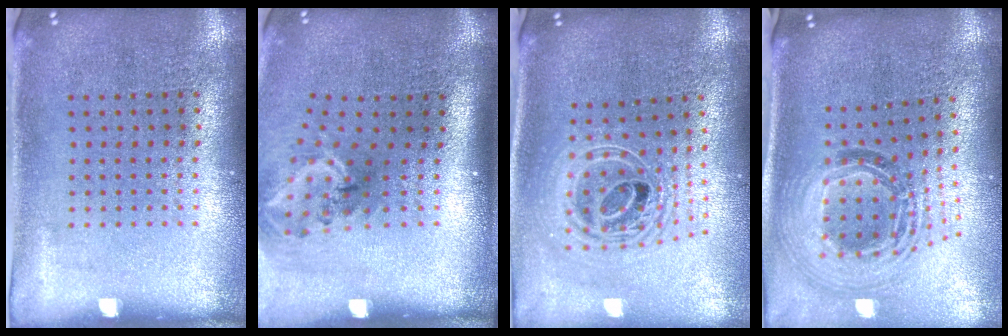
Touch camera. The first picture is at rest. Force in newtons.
{"total": 2.0, "press": 1.3, "slide": 1.5}
{"total": 2.3, "press": 1.8, "slide": 1.5}
{"total": 1.9, "press": 1.6, "slide": 1.0}